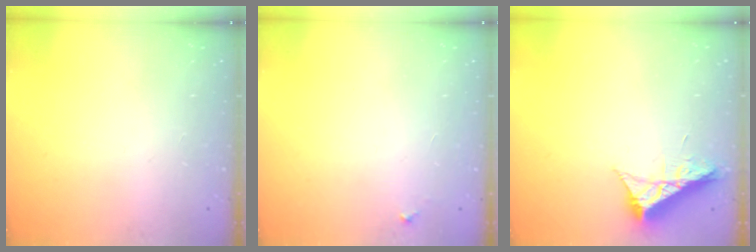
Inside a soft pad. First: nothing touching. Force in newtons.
{"total": 3.3, "press": 3.2, "slide": 0.3}
{"total": 8.9, "press": 8.9, "slide": 0.3}